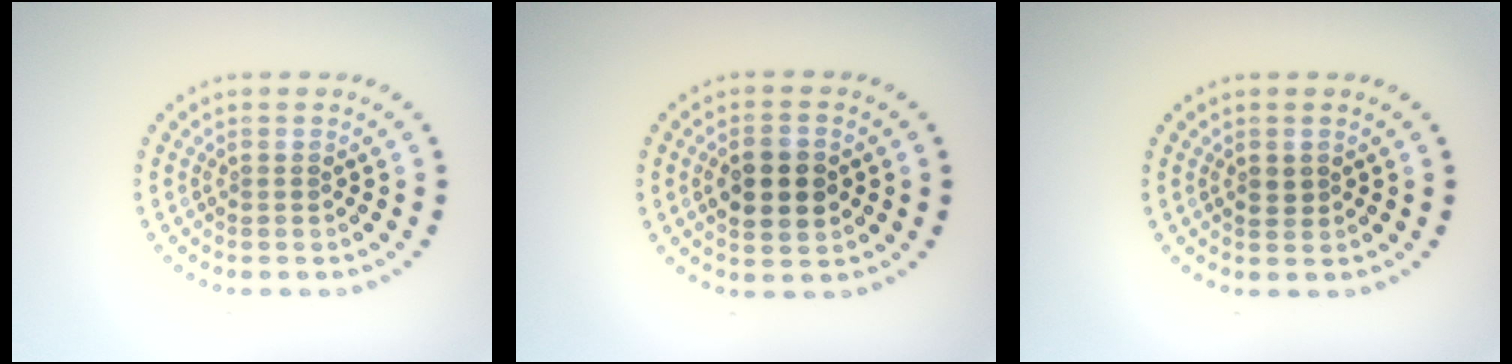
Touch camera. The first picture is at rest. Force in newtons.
{"total": 4.3, "press": 4.3, "slide": 0.2}
{"total": 1.2, "press": 1.2, "slide": 0.2}